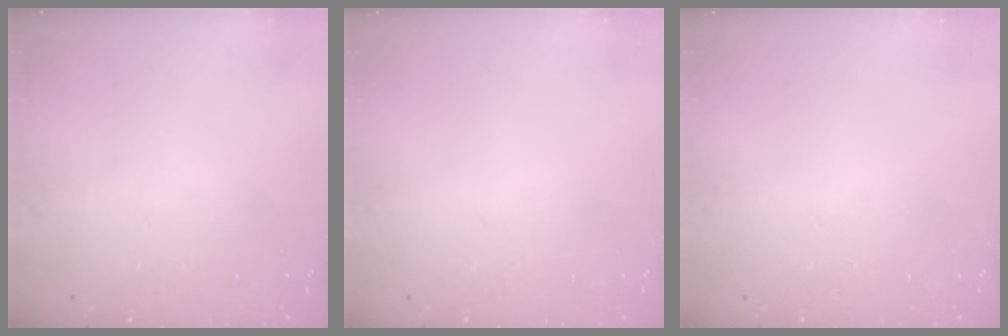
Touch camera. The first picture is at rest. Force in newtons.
{"total": 0.0}
{"total": 0.0}